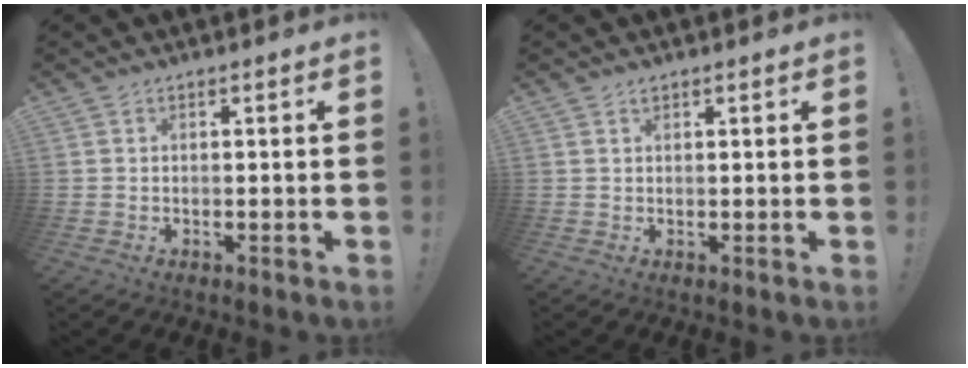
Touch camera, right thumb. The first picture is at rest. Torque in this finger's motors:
{"motor_torque": [-0.31, 0.44, 0.13, -0.10, 0.00]}